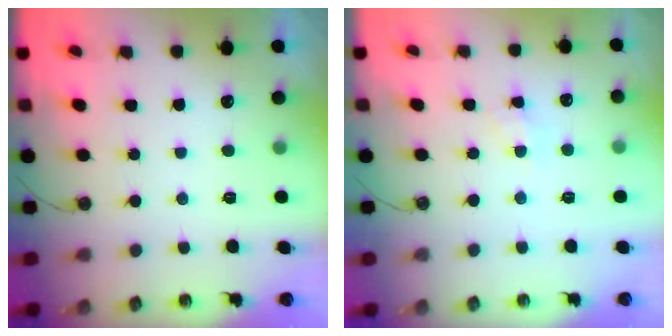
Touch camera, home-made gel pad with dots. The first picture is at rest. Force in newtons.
{"total": 3.5, "press": 3.5, "slide": 0.5}